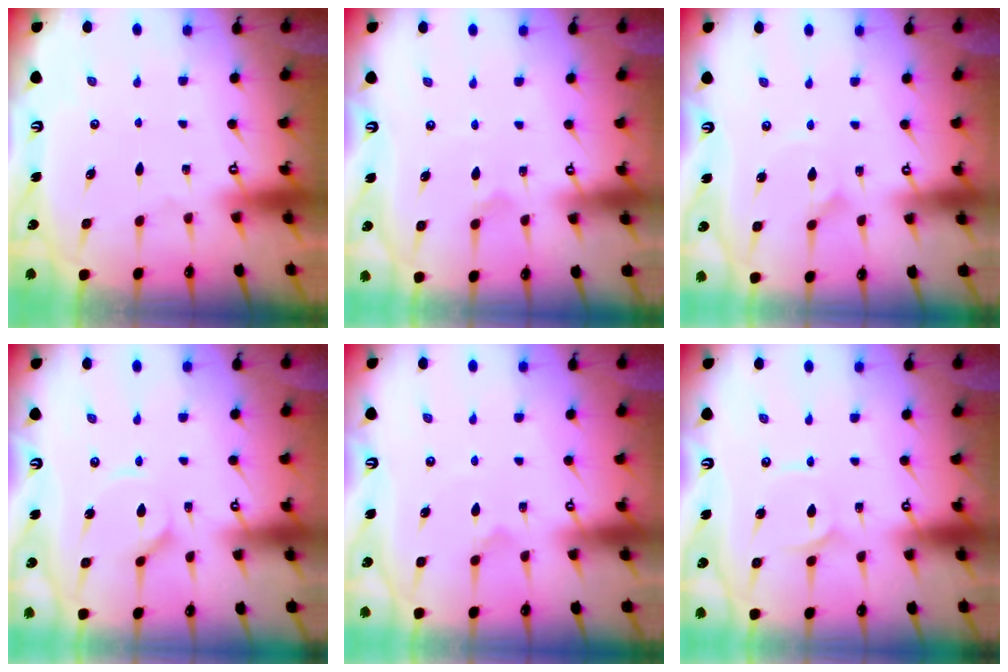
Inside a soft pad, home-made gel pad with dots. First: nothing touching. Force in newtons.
{"total": 2.9, "press": 2.9, "slide": 0.4}
{"total": 2.1, "press": 2.1, "slide": 0.0}
{"total": 2.4, "press": 2.4, "slide": 0.3}
{"total": 3.5, "press": 3.5, "slide": 0.2}
{"total": 2.4, "press": 2.4, "slide": 0.2}